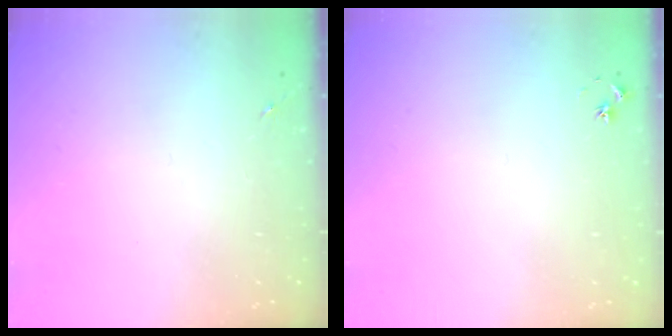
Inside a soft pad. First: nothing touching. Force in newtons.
{"total": 3.3, "press": 3.3, "slide": 0.3}